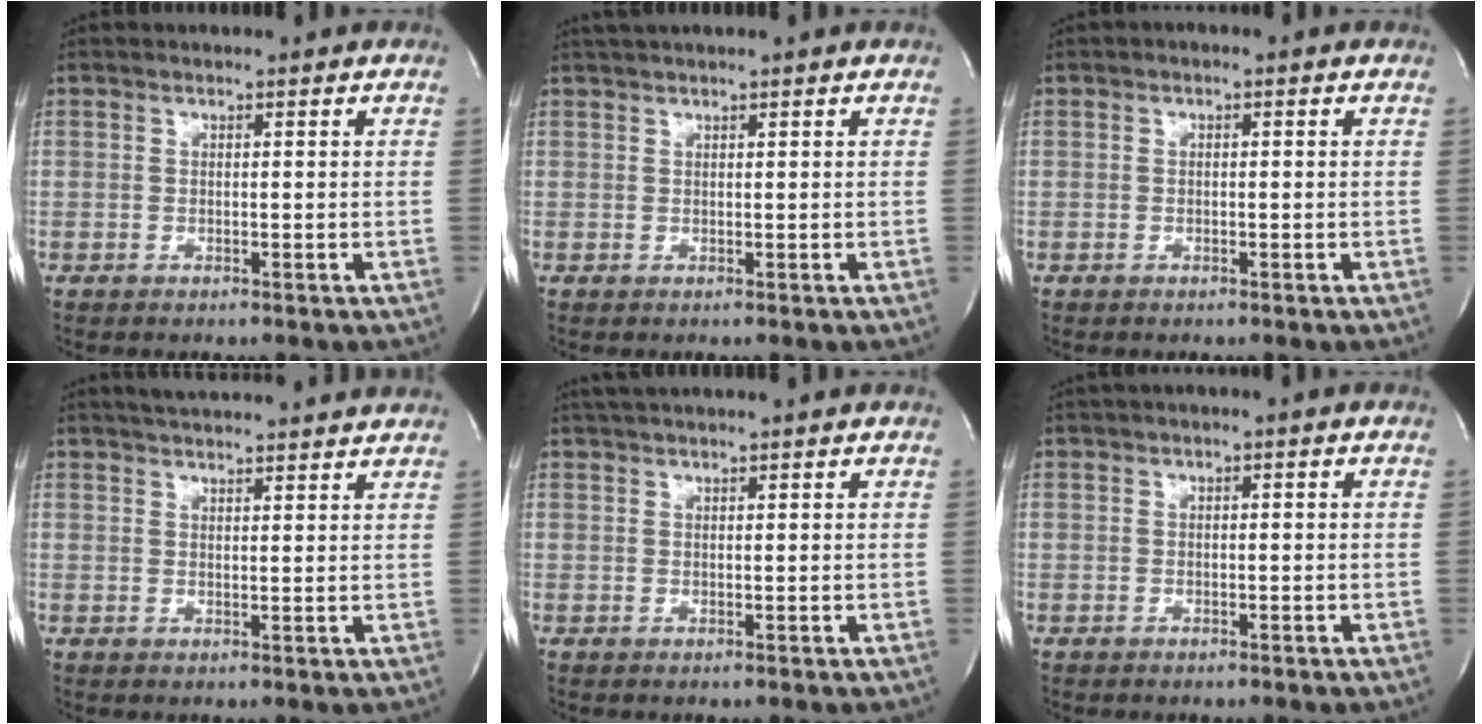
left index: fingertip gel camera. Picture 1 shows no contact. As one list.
[{"total": 2.0, "force": [1.7, -0.5, 1.0], "torque": [-0.012, 0.019, 0.035]}, {"total": 0.8, "force": [-0.8, 0.2, 0.1], "torque": [-0.002, -0.003, -0.017]}, {"total": 11.4, "force": [10.6, 0.9, 4.1], "torque": [-0.066, 0.020, 0.134]}, {"total": 4.8, "force": [4.3, -0.2, 2.3], "torque": [-0.035, 0.027, 0.063]}, {"total": 0.7, "force": [-0.4, 0.2, 0.6], "torque": [-0.014, 0.003, -0.006]}]